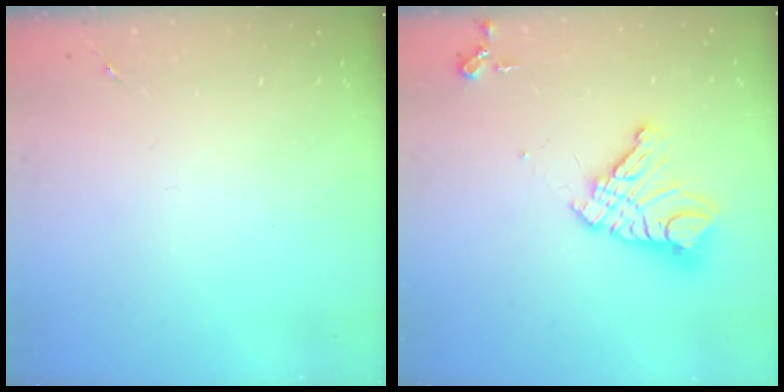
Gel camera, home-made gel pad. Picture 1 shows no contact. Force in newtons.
{"total": 15.7, "press": 15.6, "slide": 1.8}